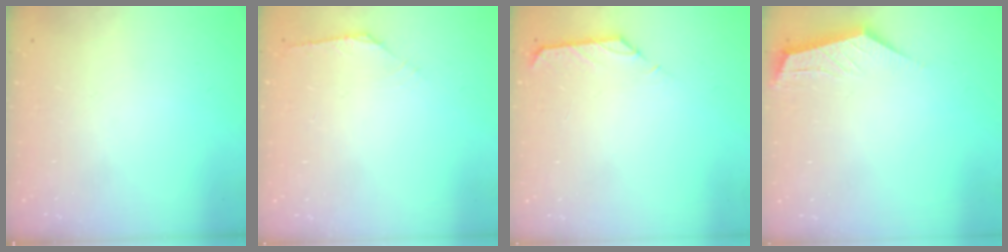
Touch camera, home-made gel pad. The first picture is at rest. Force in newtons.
{"total": 2.1, "press": 2.0, "slide": 0.6}
{"total": 1.5, "press": 1.4, "slide": 0.6}
{"total": 2.8, "press": 2.8, "slide": 0.4}